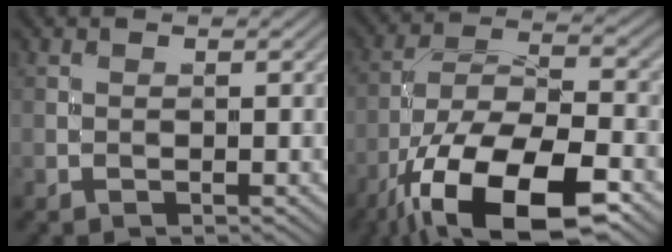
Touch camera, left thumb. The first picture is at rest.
{"total": 17.1, "force": [-9.7, 6.4, 12.5], "torque": [-0.238, -0.021, -0.179]}